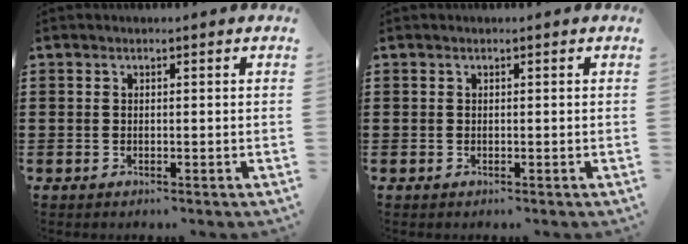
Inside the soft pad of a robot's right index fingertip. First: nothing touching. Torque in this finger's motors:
{"motor_torque": [0.02, 0.61, -0.01, 0.01]}